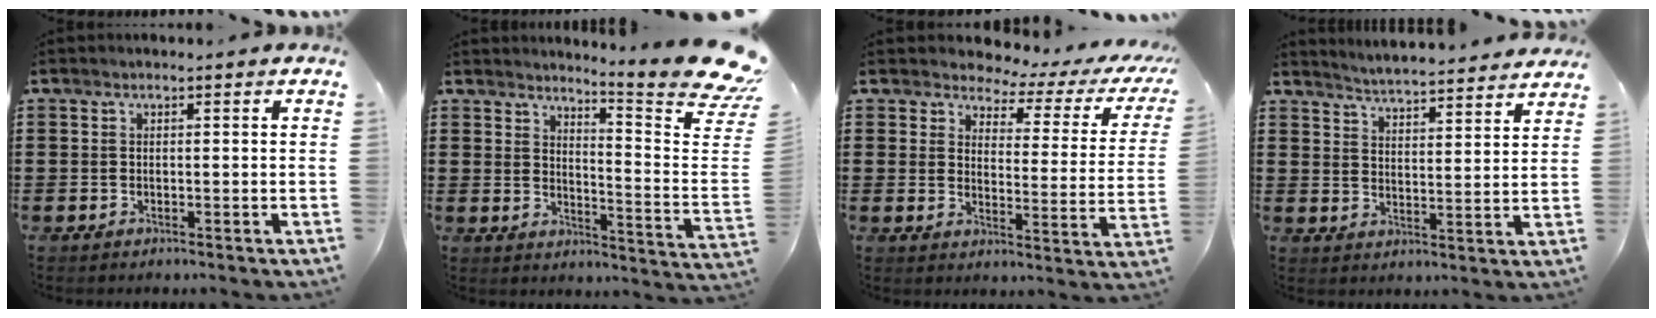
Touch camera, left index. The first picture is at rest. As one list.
[{"total": 7.9, "force": [6.4, -0.1, 4.6], "torque": [-0.081, -0.059, 0.106]}, {"total": 3.0, "force": [2.5, 1.4, 1.0], "torque": [-0.033, -0.020, 0.034]}, {"total": 4.2, "force": [4.1, -0.6, 0.0], "torque": [-0.022, -0.035, 0.069]}]